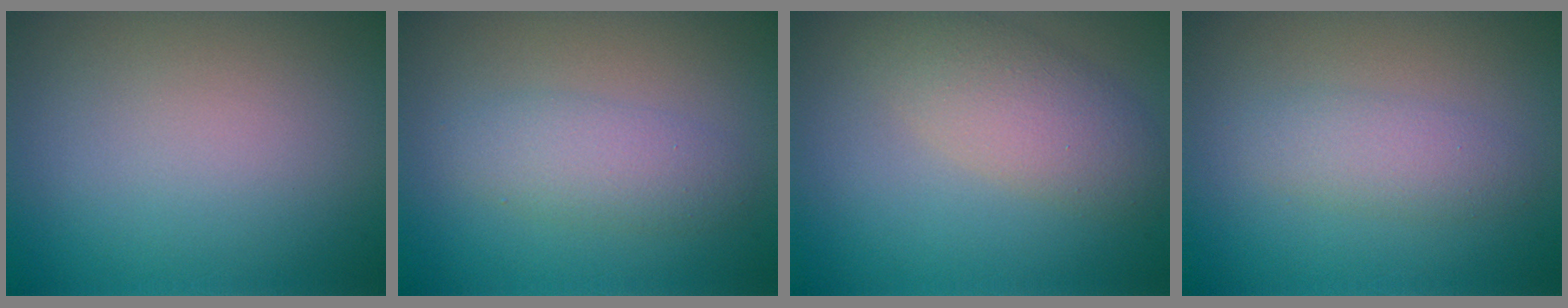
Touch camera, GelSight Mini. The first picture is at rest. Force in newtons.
{"total": 2.7, "press": 2.7, "slide": 0.1}
{"total": 4.2, "press": 4.2, "slide": 0.1}
{"total": 2.2, "press": 2.2, "slide": 0.2}